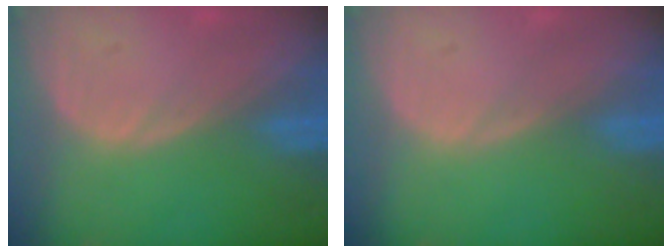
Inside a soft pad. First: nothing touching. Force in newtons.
{"total": 0.0}